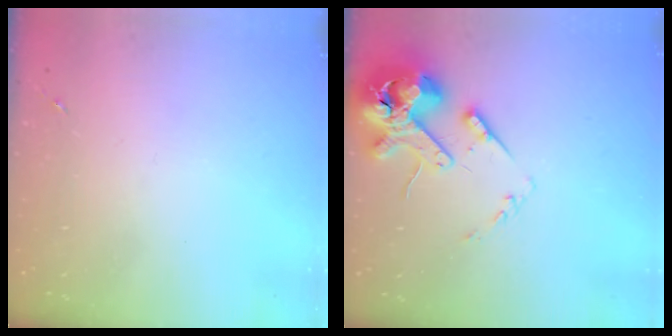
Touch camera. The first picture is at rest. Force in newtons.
{"total": 15.9, "press": 15.7, "slide": 2.5}